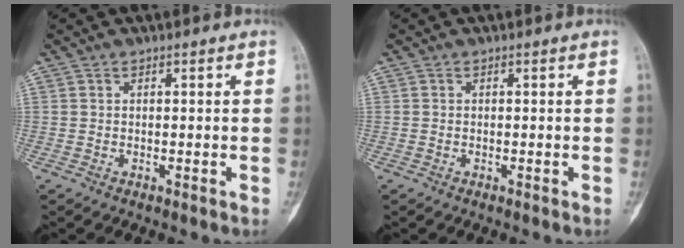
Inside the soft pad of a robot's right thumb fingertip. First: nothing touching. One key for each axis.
{"total": 0.0}